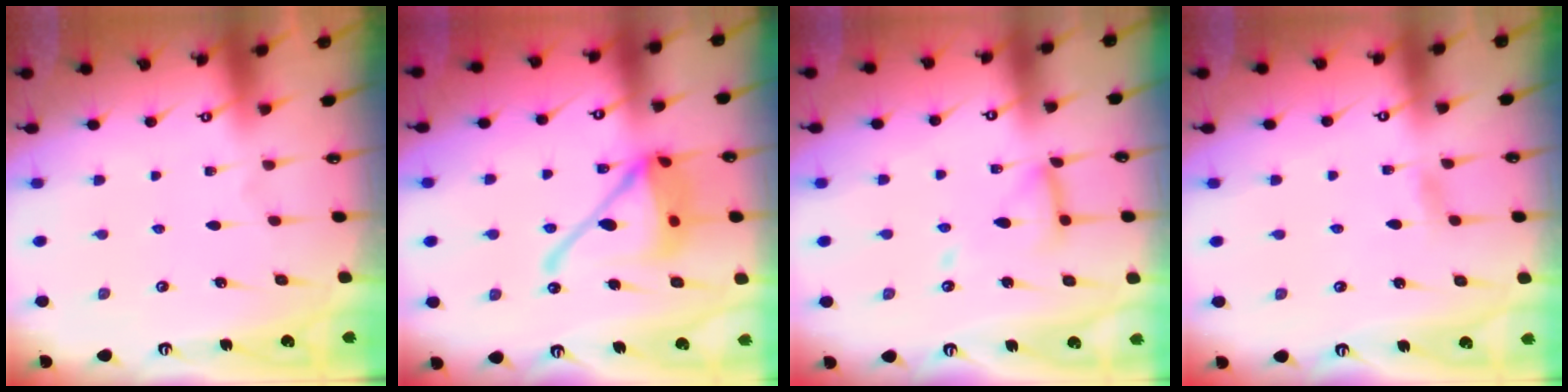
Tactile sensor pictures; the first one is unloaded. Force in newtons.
{"total": 17.8, "press": 17.7, "slide": 2.0}
{"total": 11.8, "press": 11.7, "slide": 1.1}
{"total": 2.4, "press": 2.4, "slide": 0.3}